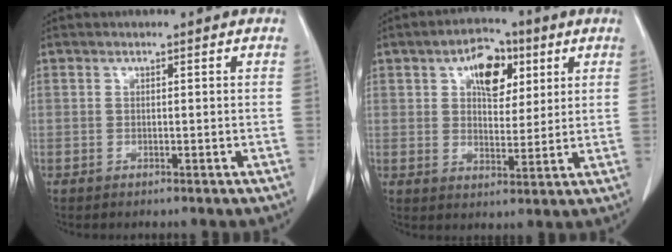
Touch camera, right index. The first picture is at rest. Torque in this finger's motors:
{"motor_torque": [0.21, 0.19, 0.16, 0.10]}